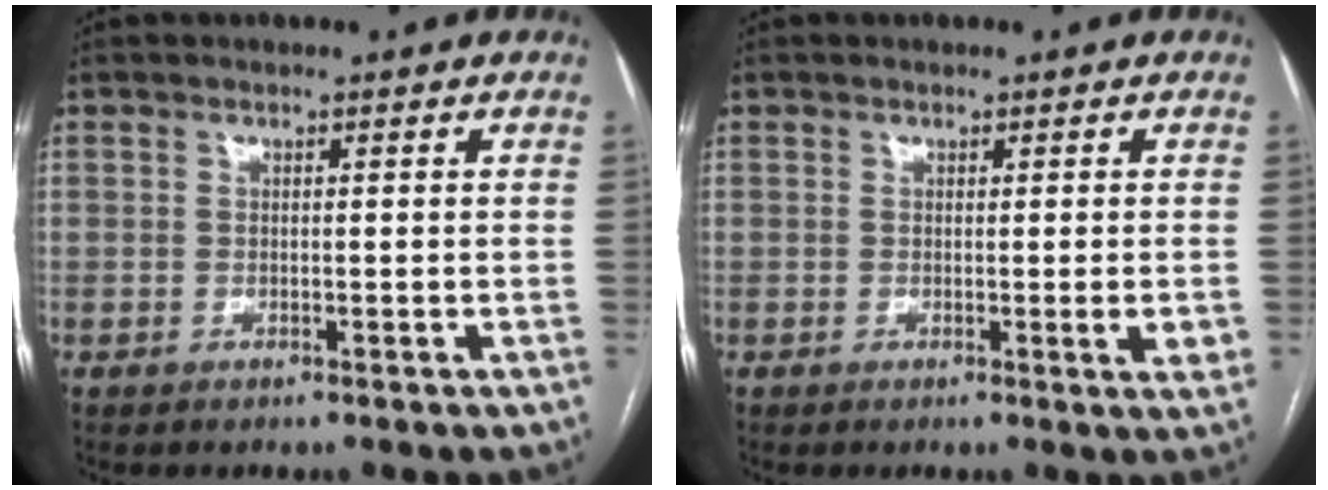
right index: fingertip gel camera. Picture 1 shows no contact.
{"total": 2.0, "force": [-0.2, 0.1, 2.0], "torque": [-0.024, -0.005, -0.003]}